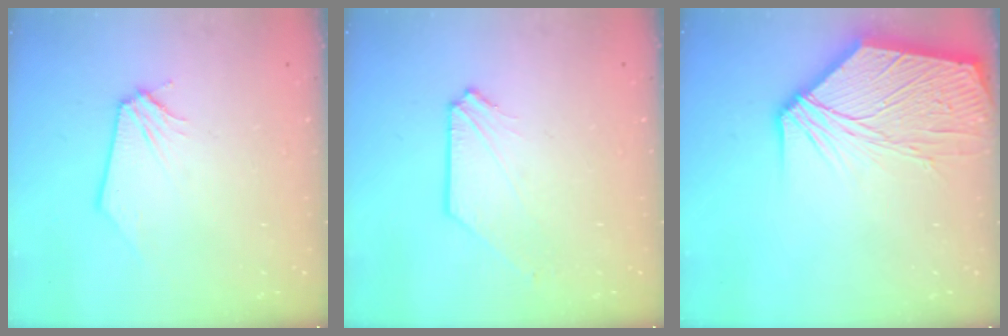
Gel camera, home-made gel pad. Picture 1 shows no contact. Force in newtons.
{"total": 1.0, "press": 1.0, "slide": 0.1}
{"total": 19.0, "press": 18.7, "slide": 2.8}